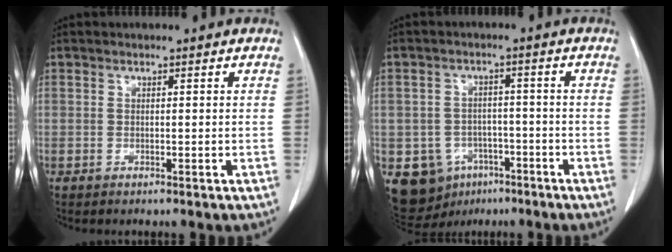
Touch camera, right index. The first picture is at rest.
{"total": 9.3, "force": [-4.4, 7.8, 2.7], "torque": [-0.054, 0.013, -0.054]}